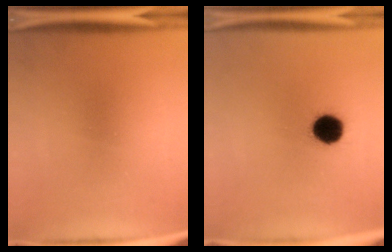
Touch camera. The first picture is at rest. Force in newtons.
{"total": 8.6}